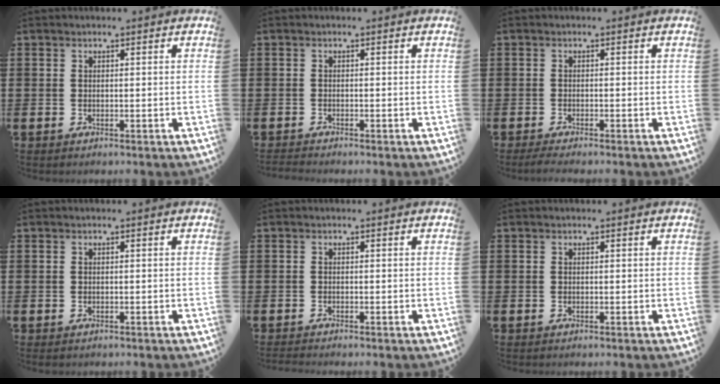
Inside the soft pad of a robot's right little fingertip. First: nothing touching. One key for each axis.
{"total": 0.6, "fx": -0.6, "fy": 0.0, "fz": 0.1, "tx": -0.002, "ty": -0.003, "tz": -0.013}
{"total": 1.1, "fx": -0.7, "fy": 0.1, "fz": 0.8, "tx": -0.013, "ty": -0.002, "tz": -0.014}
{"total": 0.0}
{"total": 0.5, "fx": -0.5, "fy": 0.0, "fz": 0.1, "tx": -0.001, "ty": -0.003, "tz": -0.010}
{"total": 0.0}